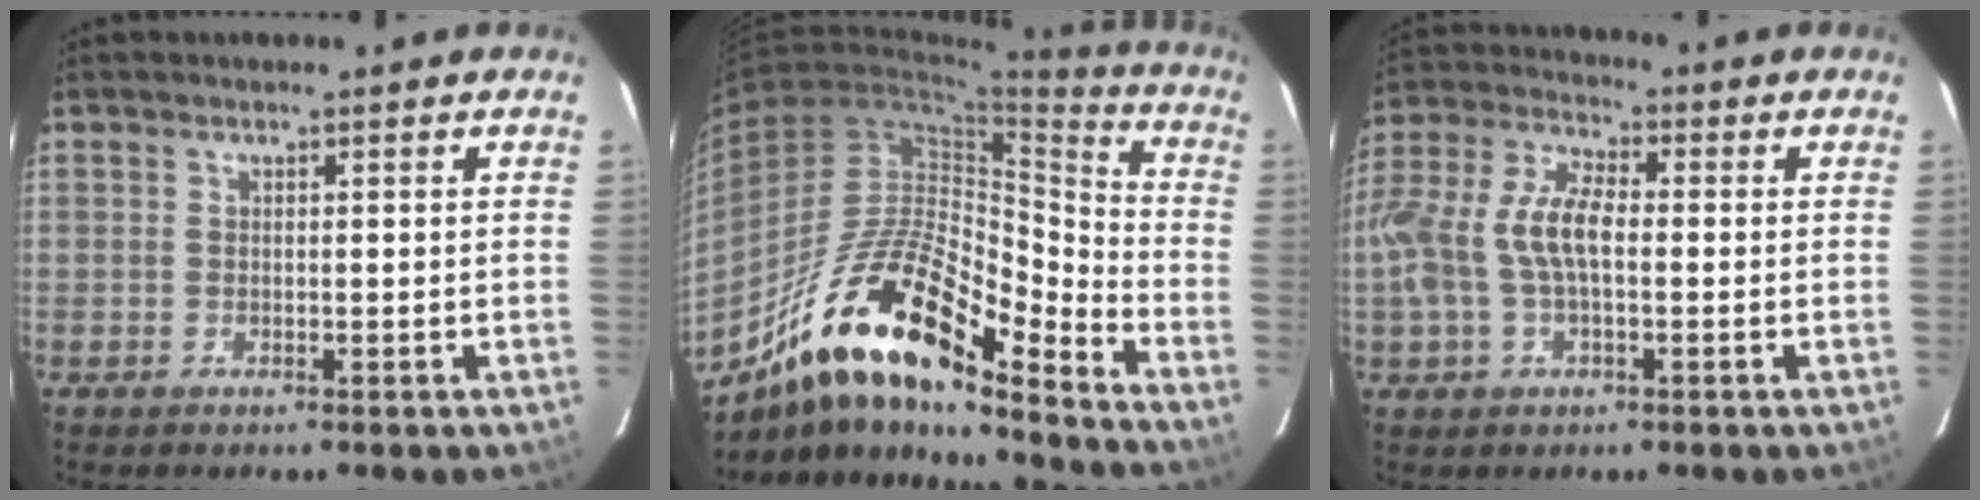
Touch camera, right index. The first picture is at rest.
{"total": 20.2, "force": [-14.0, 5.6, 13.4], "torque": [-0.236, -0.001, -0.261]}
{"total": 11.9, "force": [-1.2, 5.8, 10.3], "torque": [-0.223, 0.014, -0.022]}